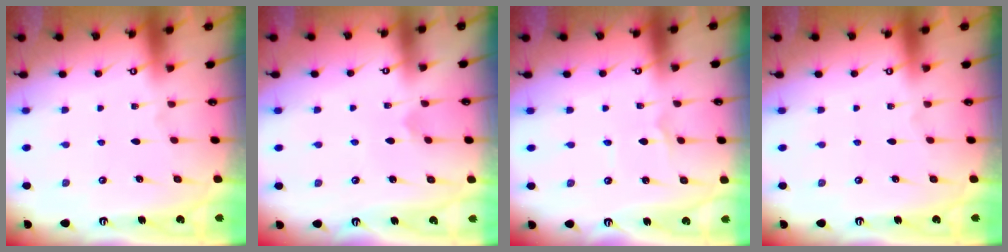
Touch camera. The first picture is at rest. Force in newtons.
{"total": 2.3, "press": 2.3, "slide": 0.2}
{"total": 1.1, "press": 1.1, "slide": 0.1}
{"total": 0.0}